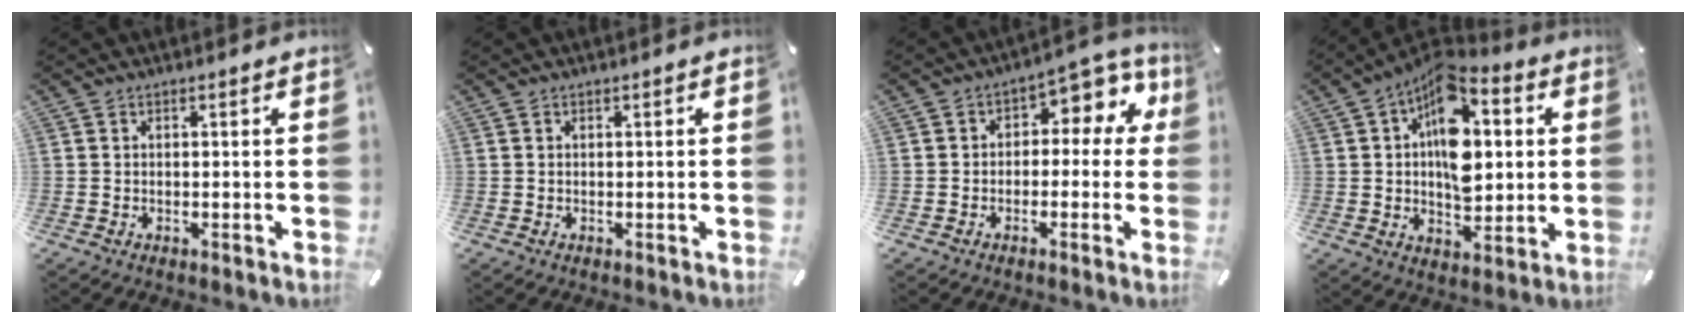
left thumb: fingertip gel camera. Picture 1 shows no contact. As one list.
[{"total": 0.0}, {"total": 7.6, "force": [0.8, 5.4, 5.4], "torque": [-0.070, 0.000, 0.010]}, {"total": 16.1, "force": [4.0, 10.0, 11.9], "torque": [-0.191, -0.027, 0.069]}]